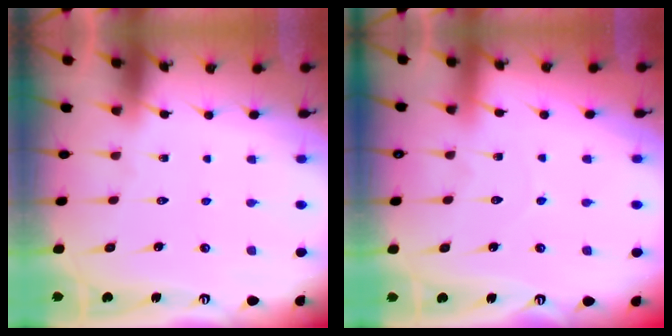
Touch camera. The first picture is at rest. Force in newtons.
{"total": 3.8, "press": 3.8, "slide": 0.4}